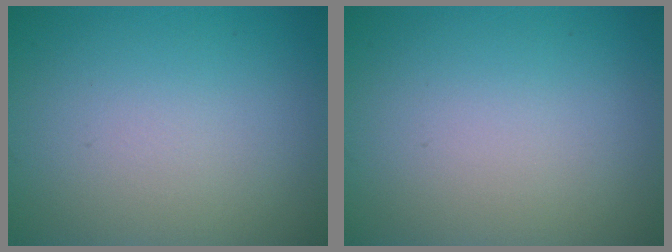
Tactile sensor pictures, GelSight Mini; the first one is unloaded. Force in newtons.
{"total": 0.0}